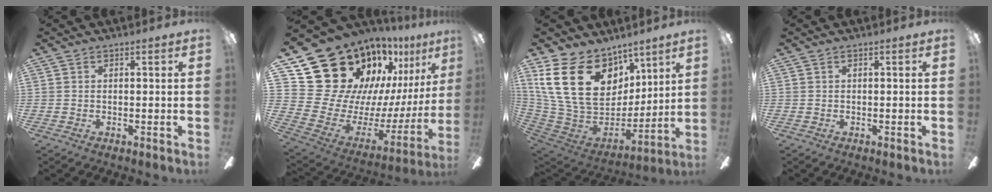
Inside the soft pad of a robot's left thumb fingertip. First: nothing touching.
{"total": 26.1, "force": [19.1, 15.1, 9.5], "torque": [-0.153, -0.149, 0.393]}
{"total": 25.0, "force": [10.3, 17.2, 14.8], "torque": [-0.320, -0.041, 0.194]}
{"total": 0.0}